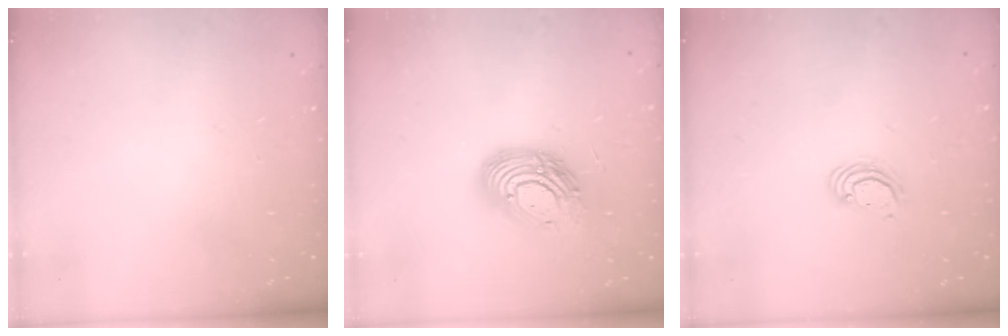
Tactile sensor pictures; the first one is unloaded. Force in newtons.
{"total": 13.9, "press": 13.9, "slide": 0.9}
{"total": 3.0, "press": 3.0, "slide": 0.3}